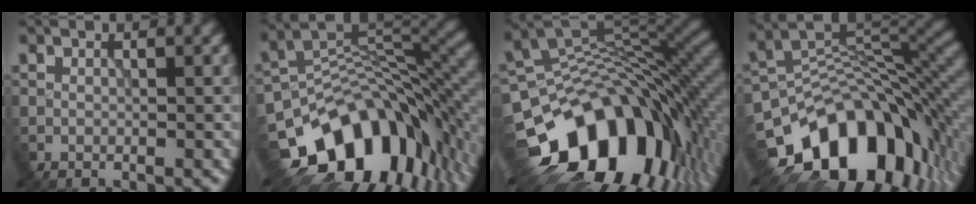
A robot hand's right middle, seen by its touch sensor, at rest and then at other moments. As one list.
[{"total": 14.0, "force": [-7.3, 8.8, 8.1], "torque": [-0.139, -0.004, -0.115]}, {"total": 15.8, "force": [-6.4, 9.9, 10.6], "torque": [-0.164, -0.001, -0.104]}, {"total": 14.4, "force": [-7.7, 8.7, 8.5], "torque": [-0.140, -0.002, -0.123]}]